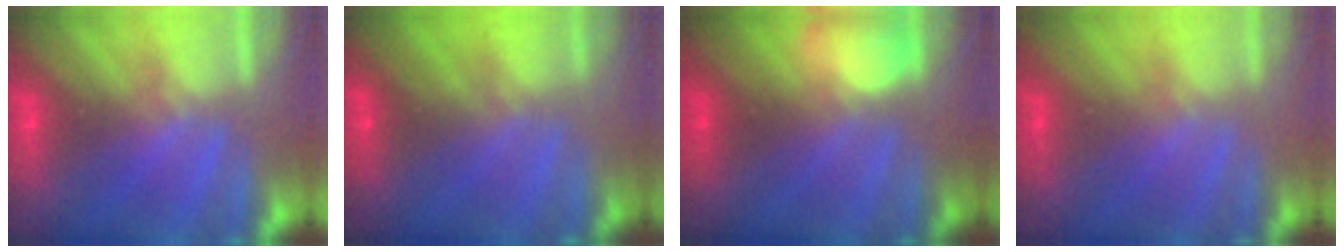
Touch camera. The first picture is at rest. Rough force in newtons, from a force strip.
{"total": 2.1}
{"total": 2.6}
{"total": 2.3}